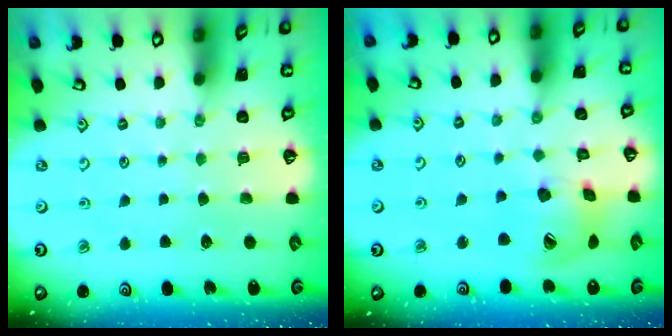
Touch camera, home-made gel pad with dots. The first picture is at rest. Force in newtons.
{"total": 17.2, "press": 17.0, "slide": 2.8}